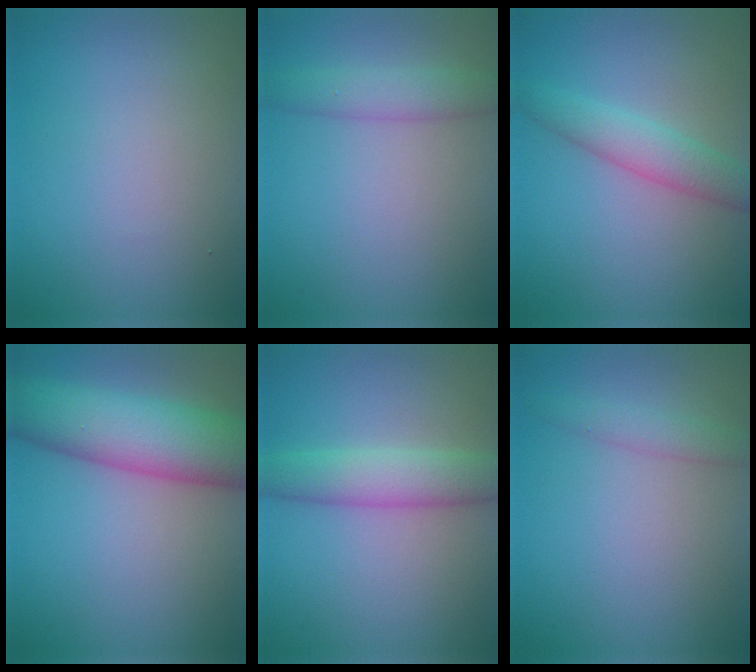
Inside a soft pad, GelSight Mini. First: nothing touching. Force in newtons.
{"total": 2.8, "press": 2.8, "slide": 0.1}
{"total": 3.3, "press": 3.3, "slide": 0.1}
{"total": 9.5, "press": 9.5, "slide": 0.4}
{"total": 4.0, "press": 4.0, "slide": 0.0}
{"total": 1.7, "press": 1.7, "slide": 0.0}